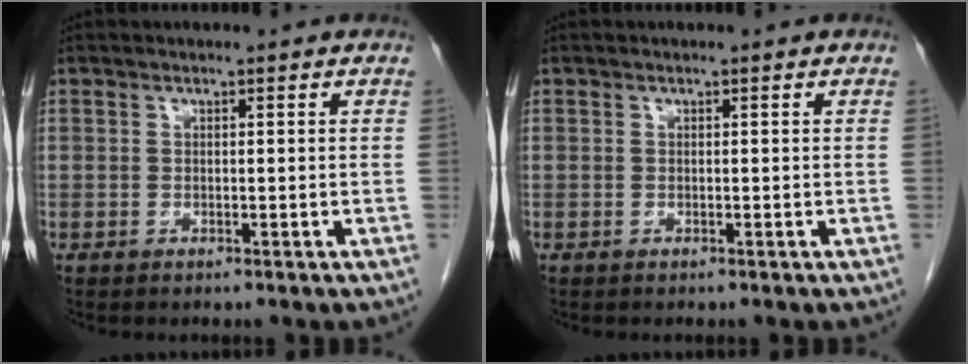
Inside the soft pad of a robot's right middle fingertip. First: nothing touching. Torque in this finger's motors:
{"motor_torque": [-0.25, 0.02, 0.00, -0.01]}